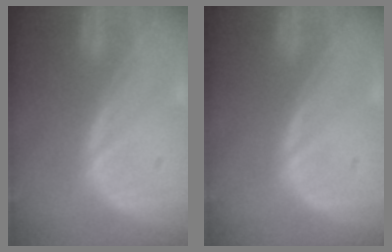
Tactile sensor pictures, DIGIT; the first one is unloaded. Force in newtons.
{"total": 0.0}